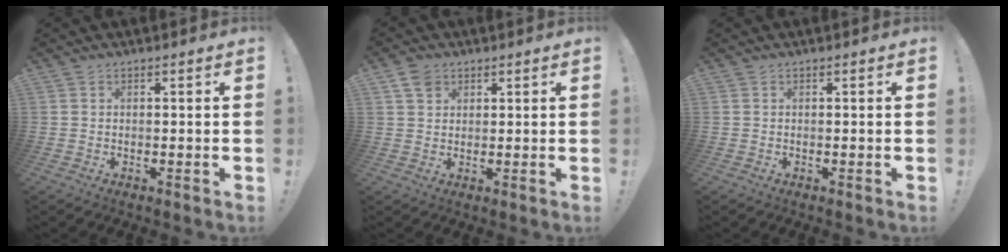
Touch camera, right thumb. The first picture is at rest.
{"total": 4.5, "force": [2.6, 3.1, 1.9], "torque": [-0.035, -0.004, 0.051]}
{"total": 0.0}